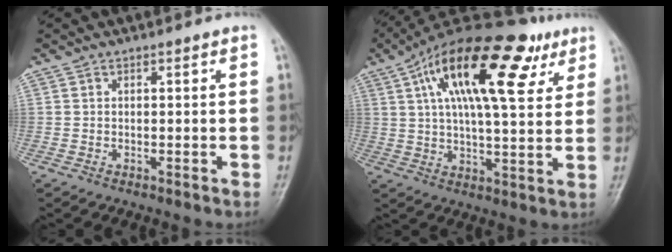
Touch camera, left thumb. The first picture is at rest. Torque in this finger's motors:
{"motor_torque": [0.69, 1.02, 2.08, -0.70, 0.59]}